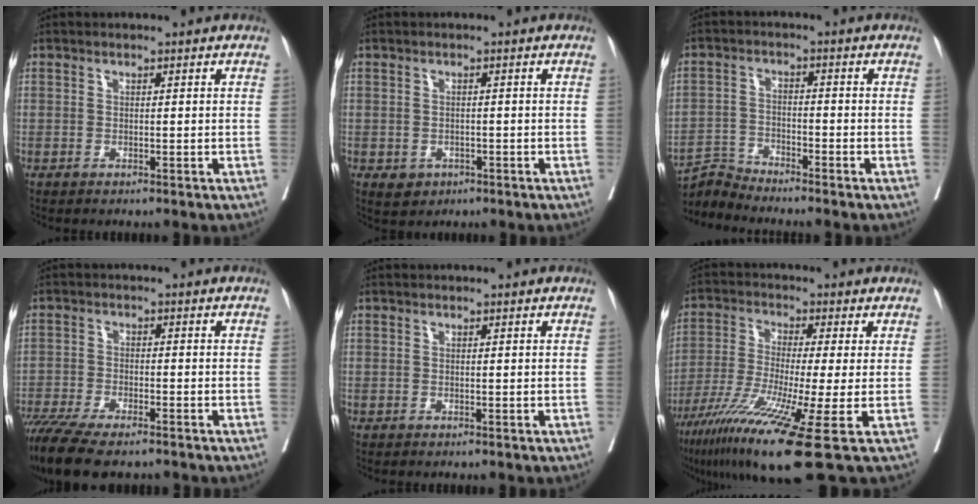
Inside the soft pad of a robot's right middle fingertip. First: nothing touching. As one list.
[{"total": 2.7, "force": [-1.3, 2.2, 0.9], "torque": [-0.012, 0.001, -0.010]}, {"total": 4.3, "force": [-4.1, -1.0, -1.1], "torque": [0.016, -0.012, -0.076]}, {"total": 11.8, "force": [-9.5, 2.6, 6.5], "torque": [-0.111, -0.018, -0.151]}, {"total": 0.0}, {"total": 14.5, "force": [-7.7, -1.2, 12.2], "torque": [-0.227, -0.044, -0.136]}]